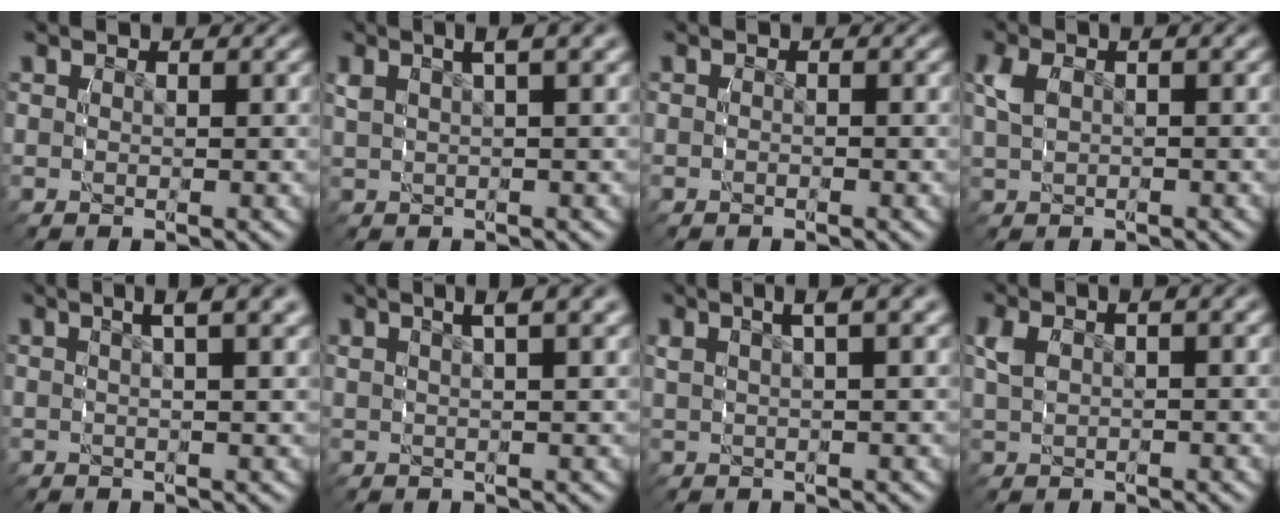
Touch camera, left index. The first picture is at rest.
{"total": 3.9, "force": [1.7, 1.6, 3.2], "torque": [-0.056, 0.017, 0.024]}
{"total": 0.5, "force": [-0.5, 0.0, 0.0], "torque": [0.003, 0.002, -0.010]}
{"total": 2.3, "force": [-0.4, 1.4, 1.8], "torque": [-0.051, 0.002, -0.002]}
{"total": 4.6, "force": [2.7, 1.2, 3.6], "torque": [-0.049, 0.020, 0.034]}
{"total": 4.2, "force": [2.4, 1.1, 3.2], "torque": [-0.047, 0.018, 0.032]}
{"total": 4.2, "force": [2.1, 1.5, 3.3], "torque": [-0.052, 0.021, 0.027]}
{"total": 2.5, "force": [0.0, 1.4, 2.1], "torque": [-0.052, 0.006, 0.003]}